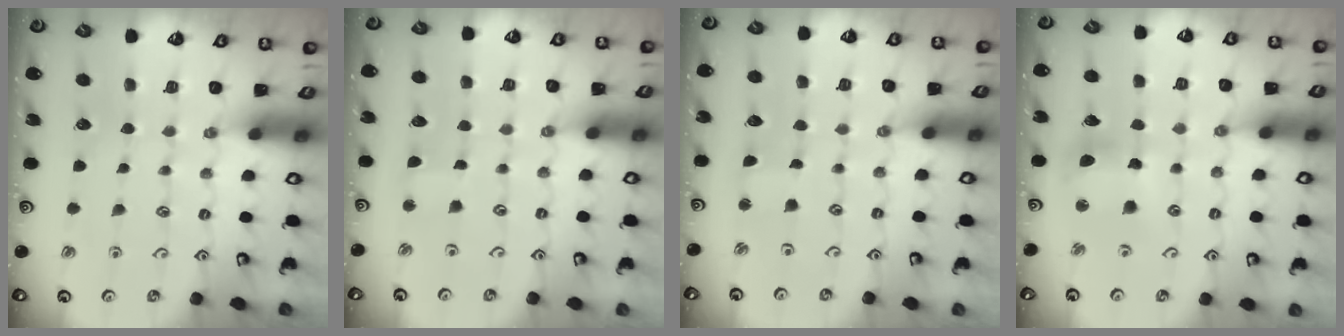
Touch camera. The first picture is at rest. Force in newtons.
{"total": 2.3, "press": 2.3, "slide": 0.2}
{"total": 1.6, "press": 1.5, "slide": 0.4}
{"total": 9.5, "press": 9.4, "slide": 1.0}